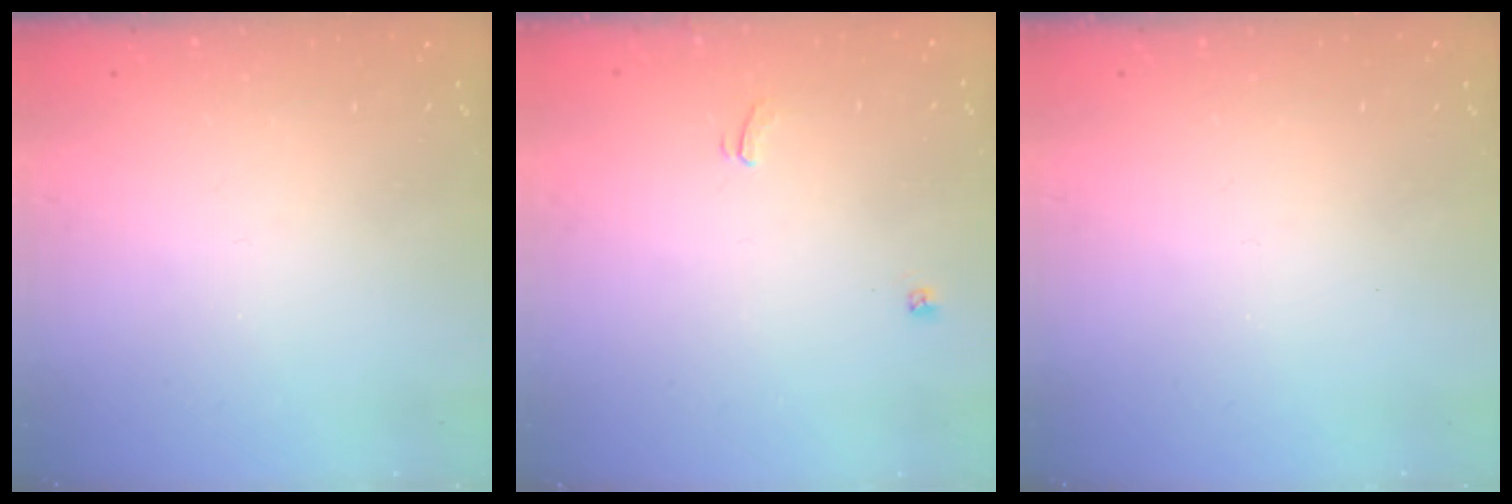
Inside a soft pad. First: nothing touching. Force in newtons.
{"total": 2.1, "press": 2.1, "slide": 0.3}
{"total": 0.0}